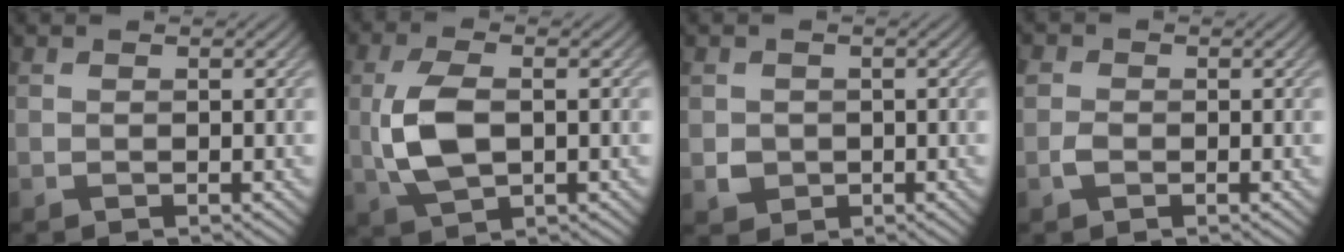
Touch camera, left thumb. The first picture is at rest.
{"total": 7.0, "force": [0.1, 3.6, 6.0], "torque": [-0.149, 0.004, 0.000]}
{"total": 2.2, "force": [-0.2, 2.1, 0.6], "torque": [-0.013, -0.004, -0.006]}
{"total": 1.7, "force": [-0.5, 1.4, 0.8], "torque": [-0.020, 0.005, -0.017]}